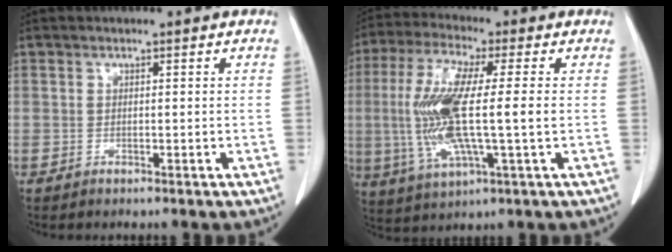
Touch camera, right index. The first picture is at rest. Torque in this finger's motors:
{"motor_torque": [2.14, 0.00, 1.02, 0.21]}